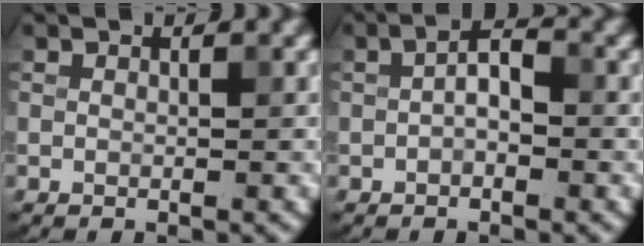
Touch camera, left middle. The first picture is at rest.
{"total": 2.3, "force": [-0.1, 1.1, 2.0], "torque": [-0.036, 0.012, -0.005]}